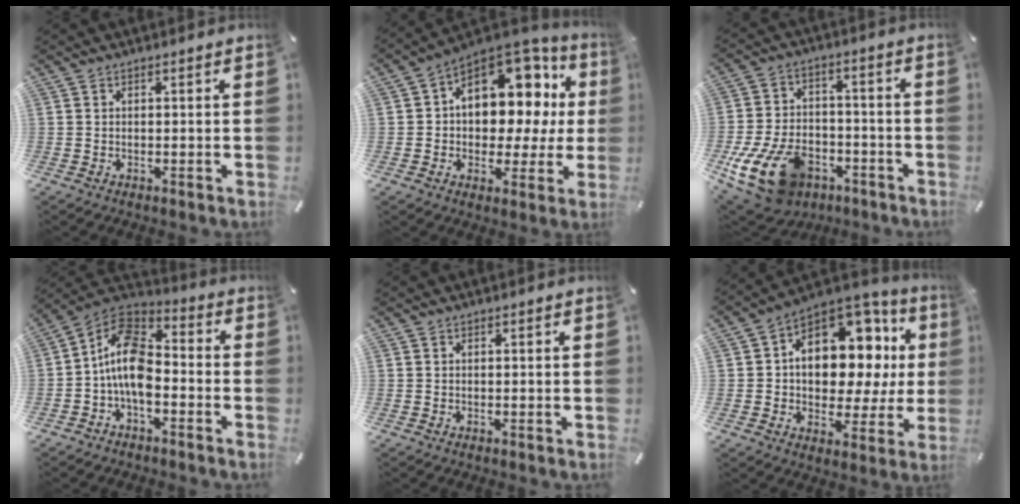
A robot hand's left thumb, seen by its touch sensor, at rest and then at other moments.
{"total": 13.9, "force": [5.5, 9.9, 8.0], "torque": [-0.097, -0.060, 0.098]}
{"total": 17.1, "force": [-8.3, 11.2, 10.0], "torque": [-0.190, 0.046, -0.132]}
{"total": 12.3, "force": [-3.9, 7.4, 9.1], "torque": [-0.200, 0.012, -0.078]}
{"total": 0.0}
{"total": 16.7, "force": [4.2, 11.6, 11.2], "torque": [-0.148, -0.045, 0.069]}